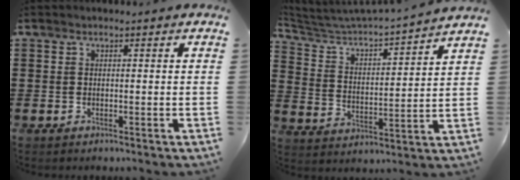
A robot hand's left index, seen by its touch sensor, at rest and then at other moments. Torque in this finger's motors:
{"motor_torque": [0.13, -0.12, -0.04, 0.01]}